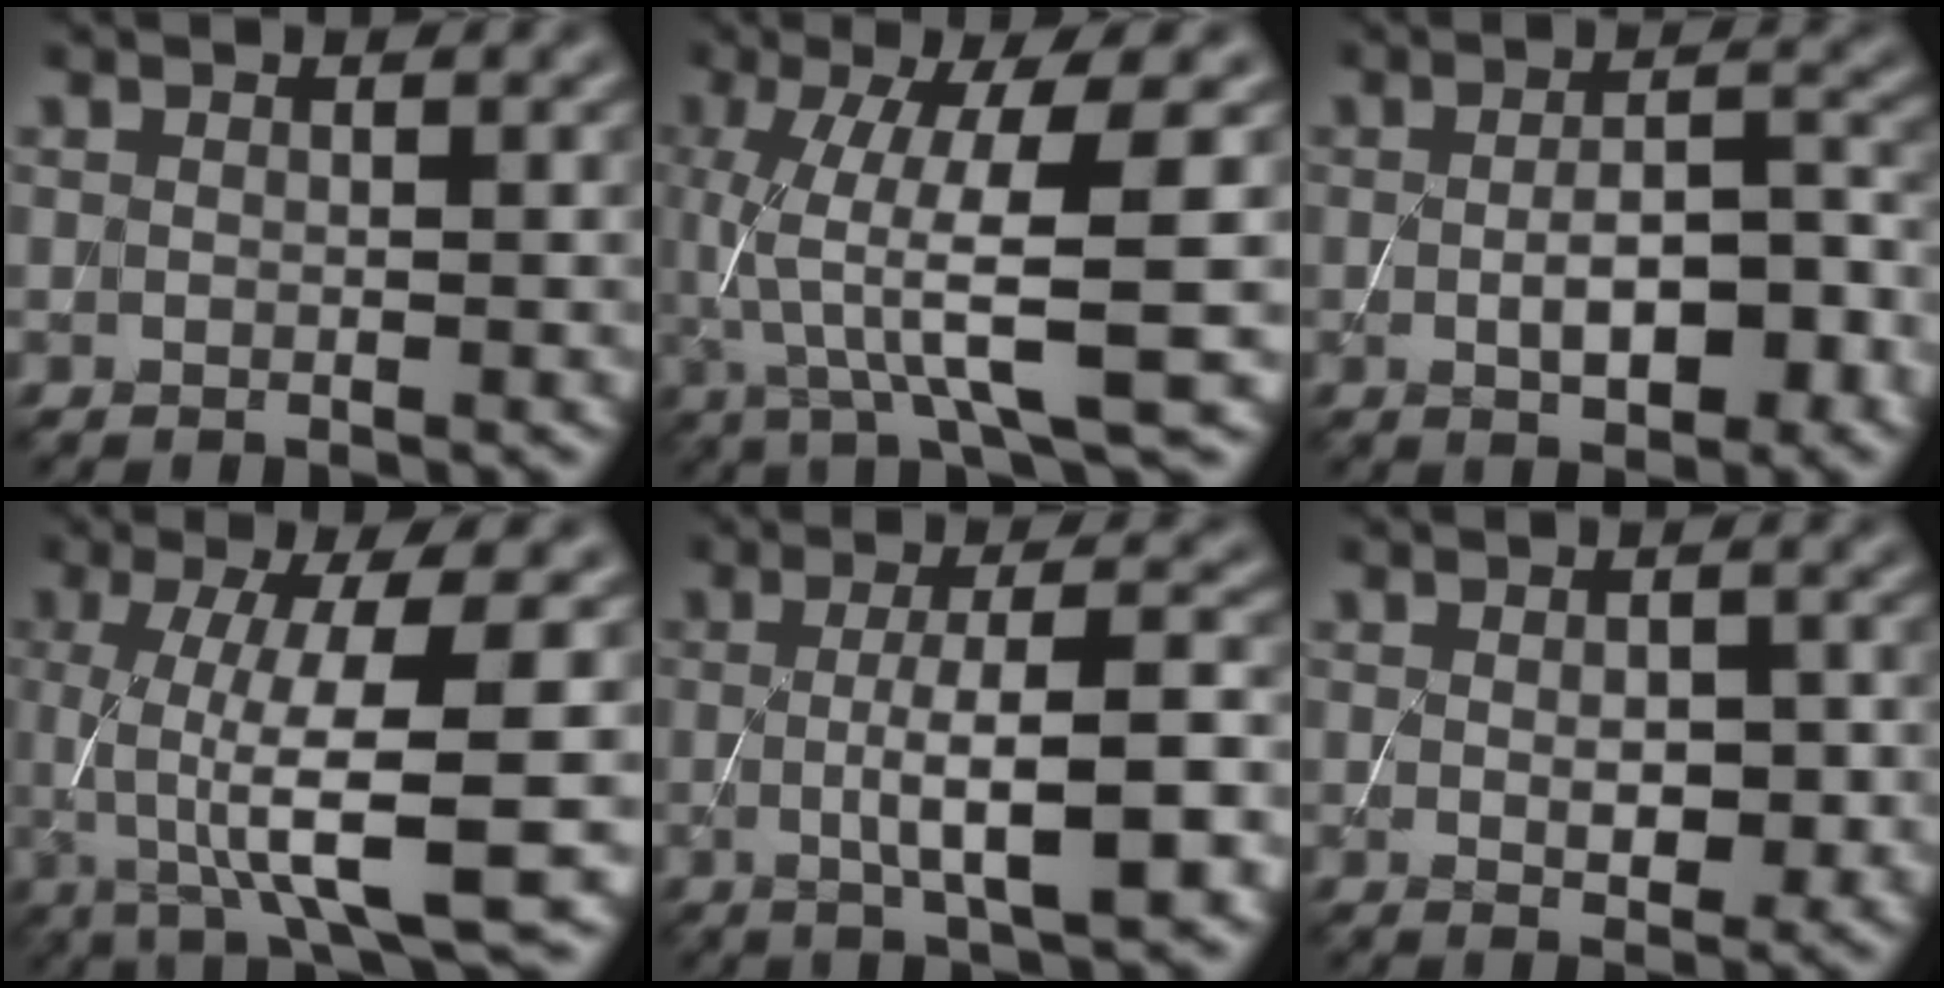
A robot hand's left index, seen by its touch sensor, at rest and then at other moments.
{"total": 8.2, "force": [1.0, 1.6, 8.0], "torque": [-0.139, -0.001, 0.022]}
{"total": 5.1, "force": [-1.2, 2.1, 4.5], "torque": [-0.078, 0.000, -0.015]}
{"total": 9.6, "force": [-0.6, 2.0, 9.3], "torque": [-0.143, -0.006, -0.005]}
{"total": 7.1, "force": [-0.8, 1.6, 6.9], "torque": [-0.105, 0.005, -0.013]}
{"total": 2.6, "force": [-0.2, 1.3, 2.2], "torque": [-0.035, -0.003, 0.002]}